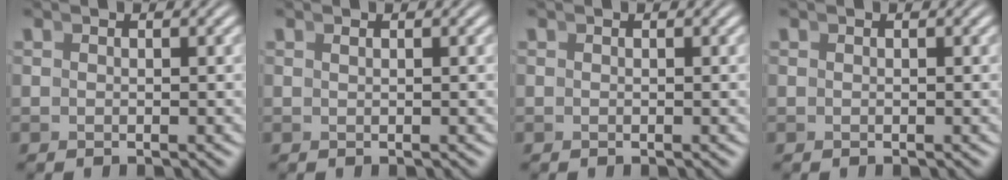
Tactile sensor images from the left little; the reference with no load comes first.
{"total": 0.5, "force": [0.1, -0.5, 0.0], "torque": [0.003, 0.001, 0.005]}
{"total": 0.0}
{"total": 0.0}